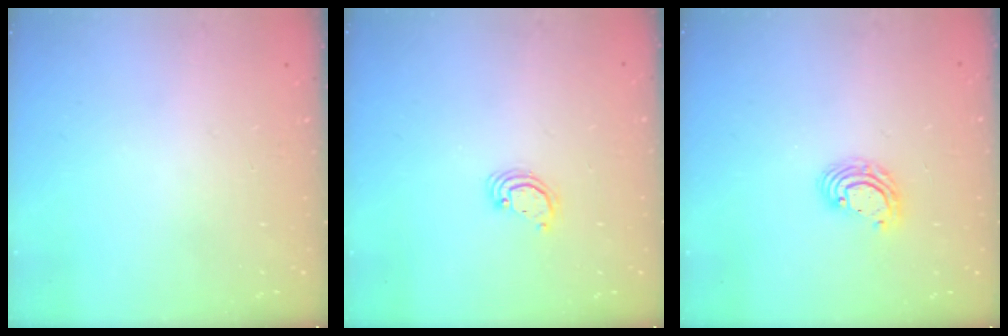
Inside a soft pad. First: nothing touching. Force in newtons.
{"total": 2.7, "press": 2.7, "slide": 0.2}
{"total": 6.3, "press": 6.3, "slide": 0.8}